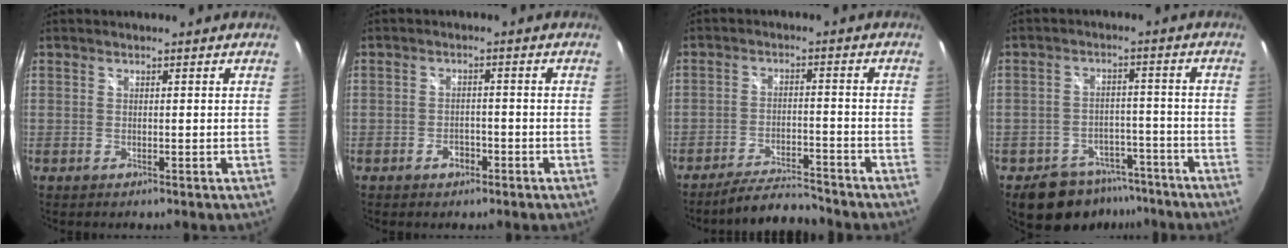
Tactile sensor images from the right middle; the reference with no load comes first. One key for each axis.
{"total": 2.3, "fx": -1.4, "fy": 1.6, "fz": 0.9, "tx": -0.020, "ty": 0.004, "tz": -0.020}
{"total": 8.2, "fx": -7.8, "fy": 0.7, "fz": 2.2, "tx": -0.064, "ty": 0.000, "tz": -0.125}
{"total": 10.4, "fx": -7.7, "fy": 6.4, "fz": 3.1, "tx": -0.074, "ty": 0.016, "tz": -0.097}